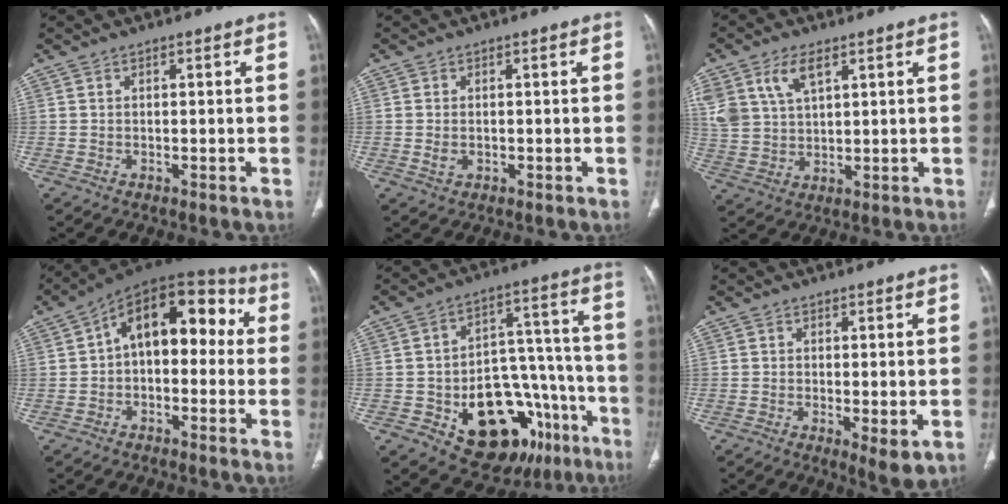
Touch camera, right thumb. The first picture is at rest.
{"total": 1.9, "force": [-0.2, 1.4, 1.3], "torque": [-0.028, 0.002, -0.001]}
{"total": 9.9, "force": [4.9, 5.6, 6.6], "torque": [-0.135, -0.008, 0.105]}
{"total": 15.8, "force": [1.7, 9.4, 12.6], "torque": [-0.138, 0.055, 0.011]}
{"total": 23.7, "force": [-10.5, 14.2, 15.7], "torque": [-0.169, 0.082, -0.137]}
{"total": 4.7, "force": [-1.1, 1.5, 4.3], "torque": [-0.069, -0.016, -0.015]}